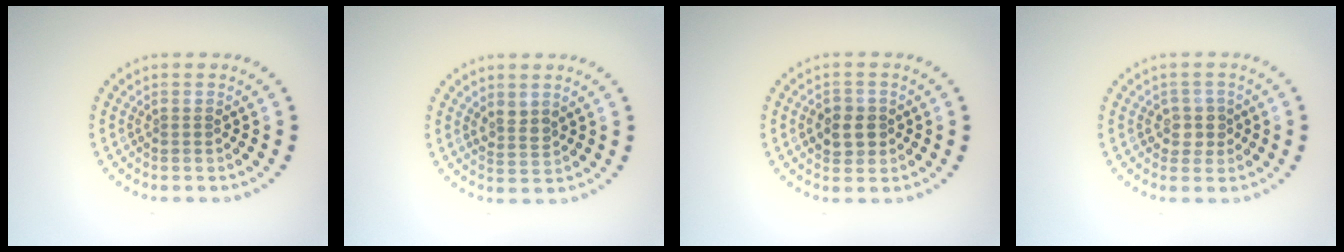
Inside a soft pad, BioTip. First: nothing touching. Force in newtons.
{"total": 1.5, "press": 1.2, "slide": 0.9}
{"total": 2.7, "press": 2.6, "slide": 0.4}
{"total": 2.0, "press": 1.8, "slide": 1.0}